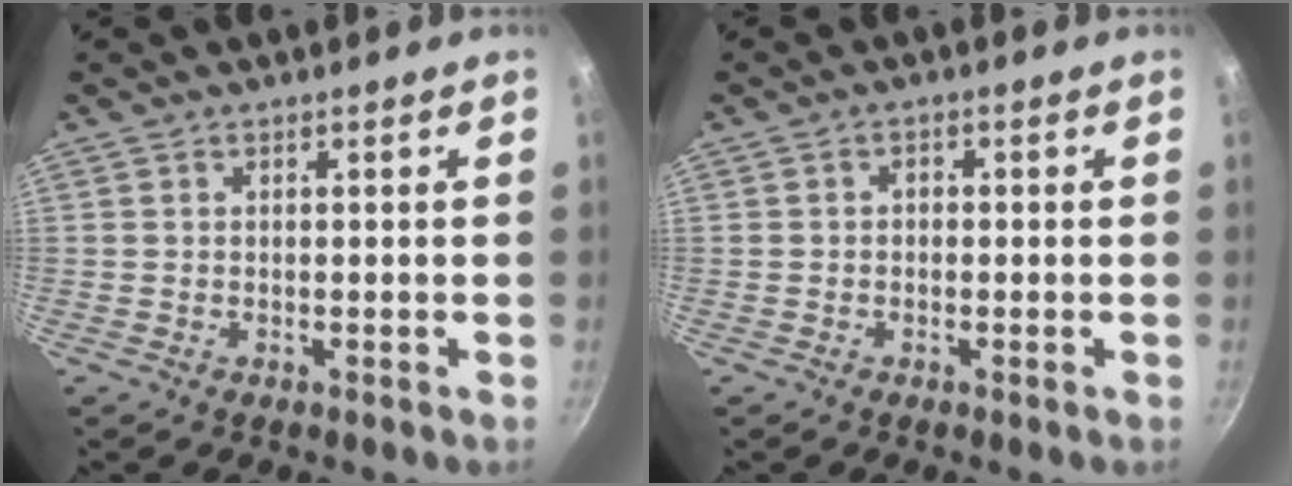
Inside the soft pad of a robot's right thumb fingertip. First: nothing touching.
{"total": 1.1, "force": [-0.3, 1.0, 0.5], "torque": [-0.011, 0.006, -0.006]}